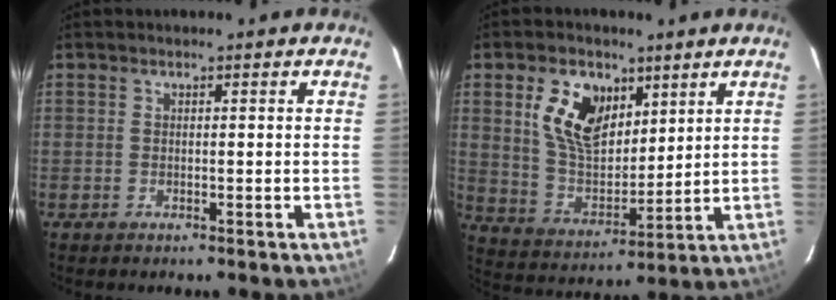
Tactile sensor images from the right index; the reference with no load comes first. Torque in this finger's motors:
{"motor_torque": [1.43, 0.71, 0.54, 0.14]}